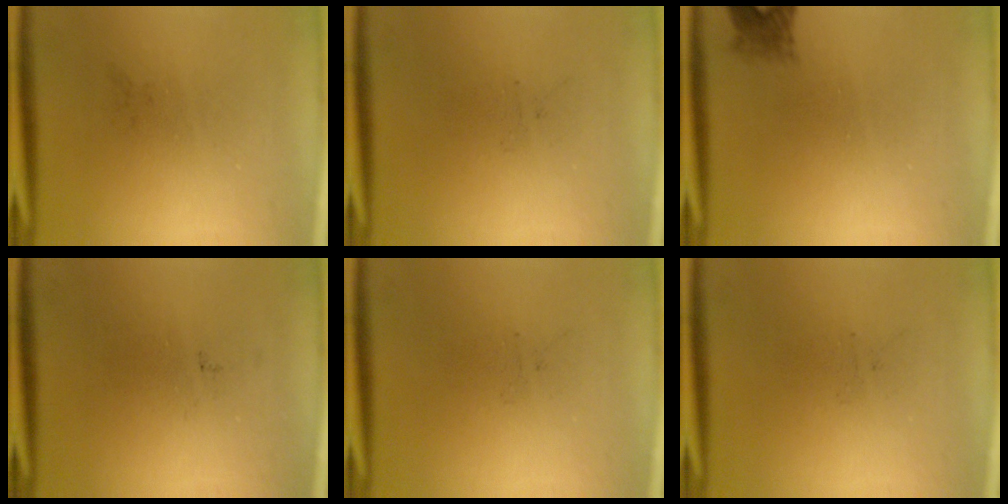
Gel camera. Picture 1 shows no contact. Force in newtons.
{"total": 0.0}
{"total": 2.2}
{"total": 0.0}
{"total": 0.0}
{"total": 0.0}